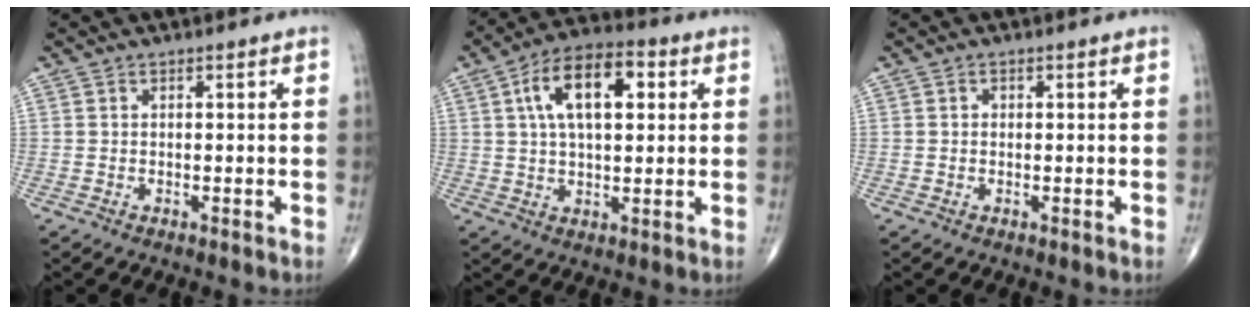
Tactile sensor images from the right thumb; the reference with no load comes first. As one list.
[{"total": 13.7, "force": [3.9, 6.9, 11.3], "torque": [-0.181, 0.014, 0.060]}, {"total": 0.6, "force": [0.0, 0.5, 0.2], "torque": [-0.001, 0.001, -0.001]}]